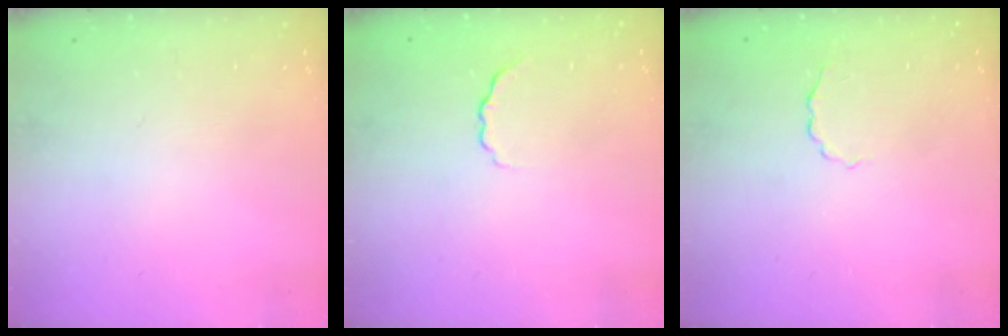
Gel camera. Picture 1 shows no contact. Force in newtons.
{"total": 2.5, "press": 2.4, "slide": 0.6}
{"total": 2.2, "press": 2.2, "slide": 0.6}